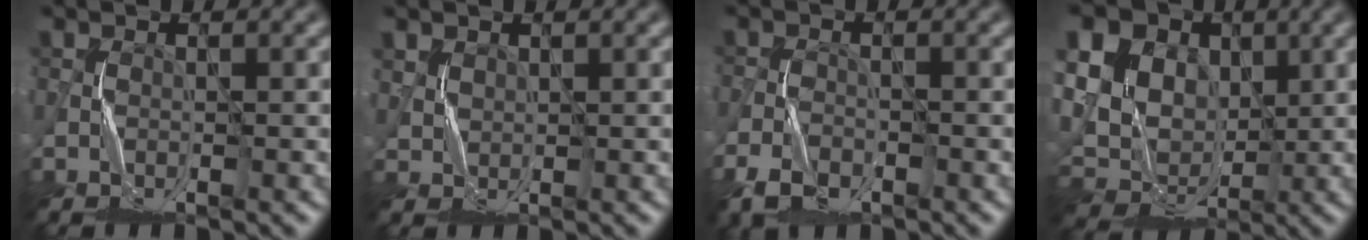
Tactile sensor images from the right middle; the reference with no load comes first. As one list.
[{"total": 1.6, "force": [1.3, 0.9, 0.3], "torque": [-0.010, -0.001, 0.031]}, {"total": 3.4, "force": [-2.2, 1.9, 1.8], "torque": [-0.035, -0.006, -0.050]}, {"total": 17.6, "force": [5.6, 14.2, 8.7], "torque": [-0.206, 0.022, 0.091]}]